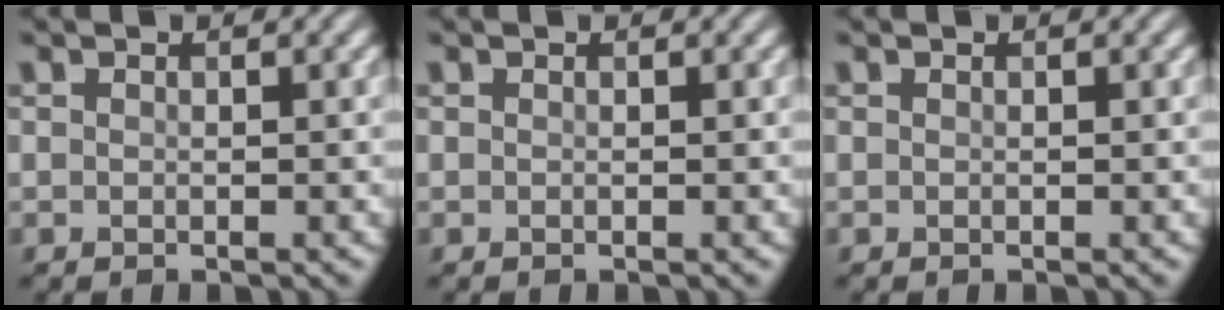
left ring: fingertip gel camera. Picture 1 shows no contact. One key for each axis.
{"total": 0.0}
{"total": 0.0}